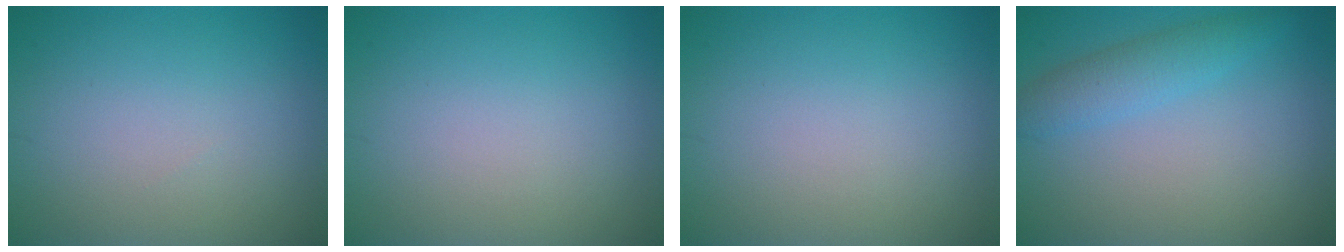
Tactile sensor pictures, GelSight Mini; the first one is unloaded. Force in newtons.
{"total": 0.0}
{"total": 0.0}
{"total": 2.7, "press": 2.7, "slide": 0.1}